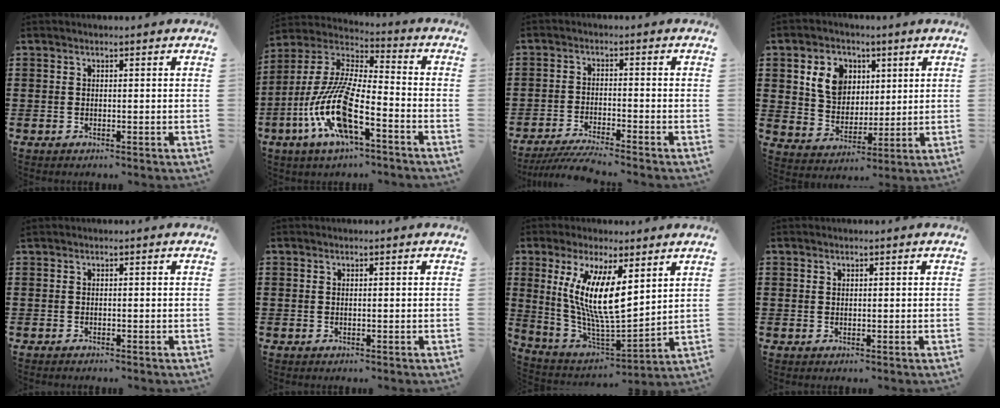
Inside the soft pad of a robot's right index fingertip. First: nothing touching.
{"total": 13.5, "force": [-7.1, 3.2, 11.0], "torque": [-0.258, -0.016, -0.148]}
{"total": 4.0, "force": [-3.8, -0.3, 1.1], "torque": [-0.026, -0.010, -0.078]}
{"total": 7.9, "force": [2.9, 6.5, 3.4], "torque": [-0.080, 0.016, 0.051]}
{"total": 0.0}
{"total": 0.0}
{"total": 11.5, "force": [3.9, 3.1, 10.3], "torque": [-0.222, -0.028, 0.071]}
{"total": 0.6, "force": [0.4, 0.4, 0.1], "torque": [-0.003, 0.001, 0.009]}